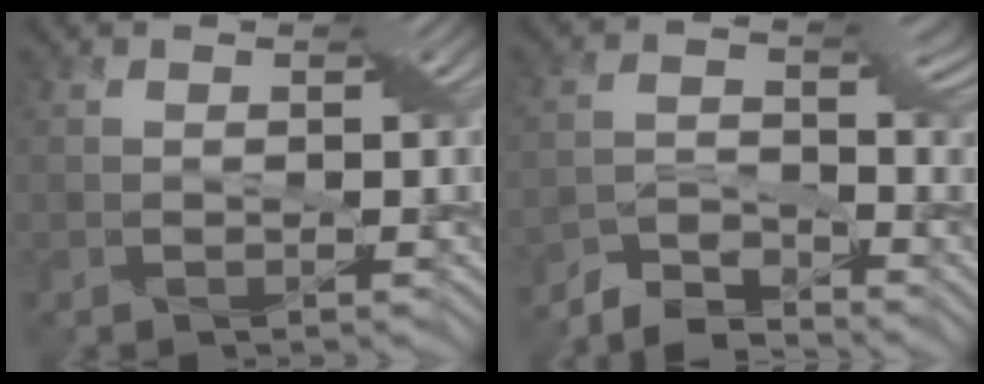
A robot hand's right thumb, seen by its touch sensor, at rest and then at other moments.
{"total": 5.3, "force": [-5.0, 1.0, 1.4], "torque": [-0.044, -0.006, -0.099]}